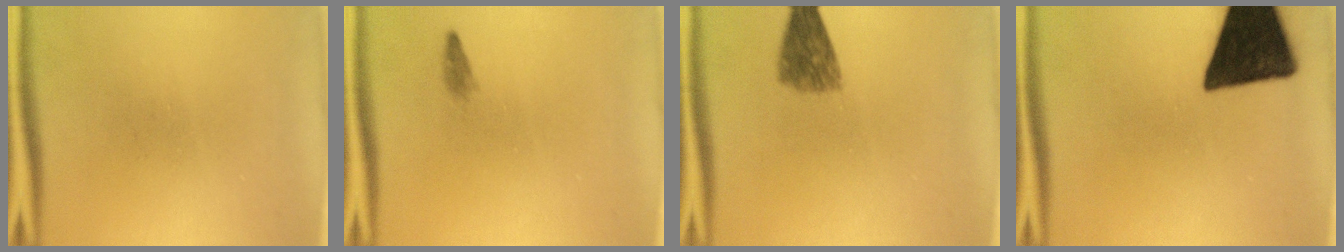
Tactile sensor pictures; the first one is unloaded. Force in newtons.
{"total": 0.8}
{"total": 5.0}
{"total": 18.7}